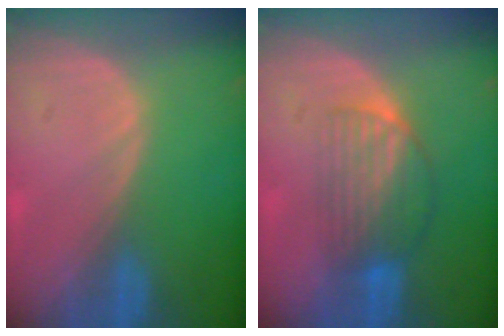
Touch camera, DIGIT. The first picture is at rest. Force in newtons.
{"total": 6.9, "press": 6.1, "slide": 3.2}